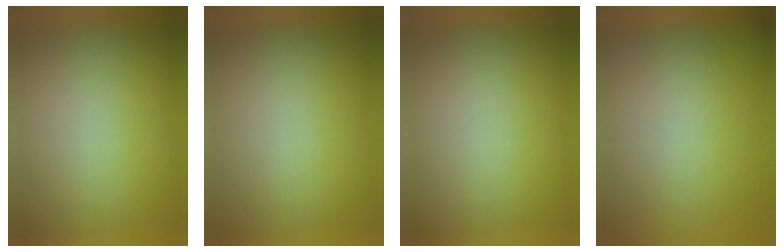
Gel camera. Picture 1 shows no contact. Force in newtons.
{"total": 0.0}
{"total": 0.0}
{"total": 5.0}